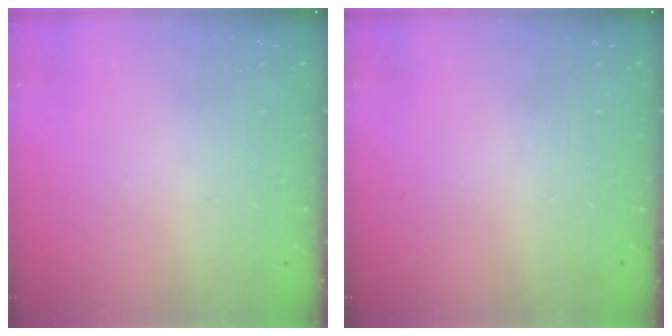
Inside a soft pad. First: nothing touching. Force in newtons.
{"total": 0.0}